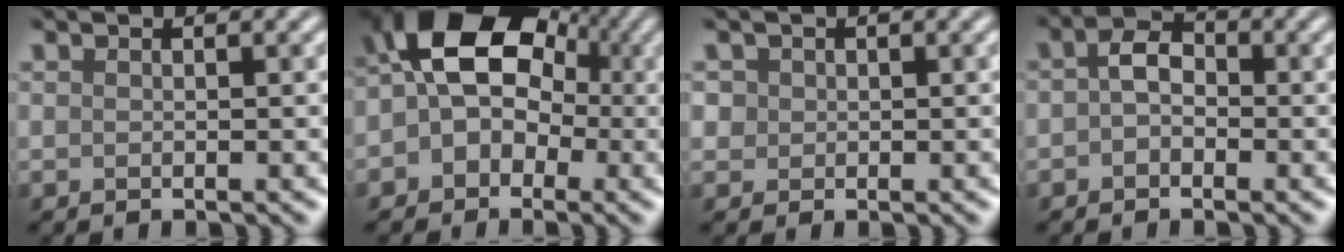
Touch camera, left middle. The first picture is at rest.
{"total": 11.9, "force": [1.2, 8.8, 7.9], "torque": [-0.088, 0.040, -0.023]}
{"total": 1.6, "force": [0.5, 1.5, 0.5], "torque": [-0.014, 0.001, 0.015]}
{"total": 2.5, "force": [-0.4, 1.7, 1.7], "torque": [-0.032, 0.004, -0.017]}